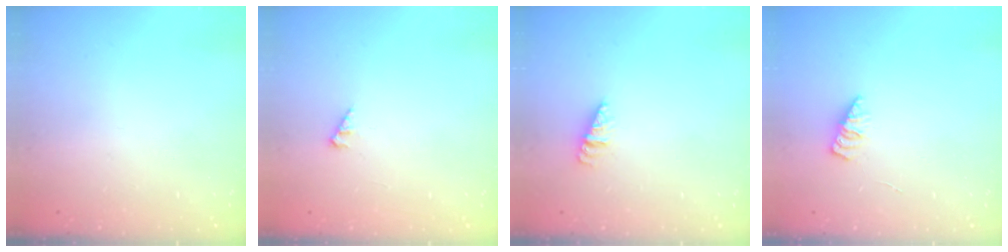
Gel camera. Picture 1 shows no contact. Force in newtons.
{"total": 2.4, "press": 2.4, "slide": 0.2}
{"total": 2.1, "press": 2.1, "slide": 0.3}
{"total": 2.2, "press": 2.1, "slide": 0.3}